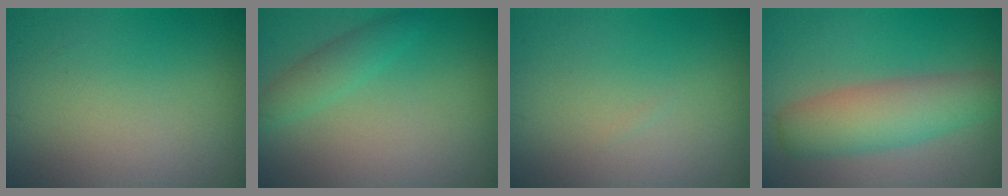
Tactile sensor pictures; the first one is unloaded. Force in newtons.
{"total": 1.9, "press": 1.9, "slide": 0.1}
{"total": 0.0}
{"total": 4.9, "press": 4.9, "slide": 0.1}